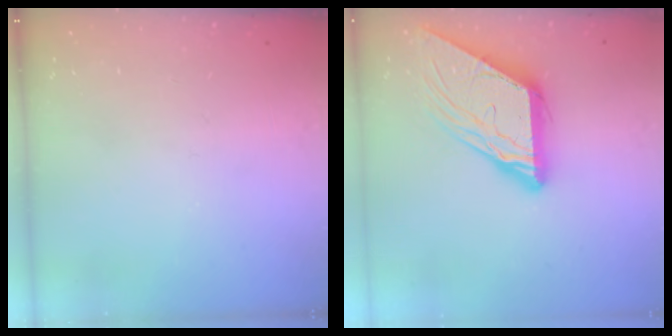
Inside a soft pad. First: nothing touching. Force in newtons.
{"total": 13.1, "press": 13.1, "slide": 1.3}